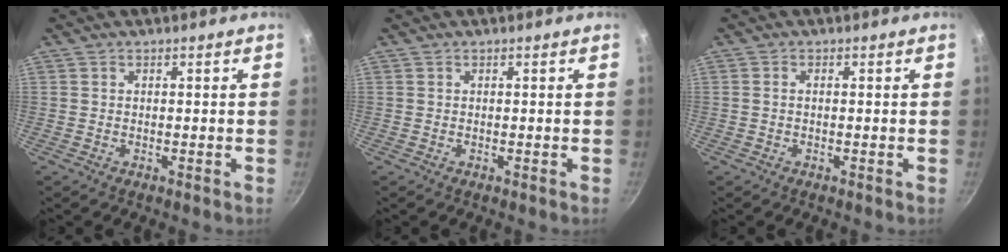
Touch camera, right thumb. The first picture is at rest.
{"total": 0.0}
{"total": 0.8, "force": [-0.1, 0.4, 0.7], "torque": [-0.018, 0.005, -0.003]}